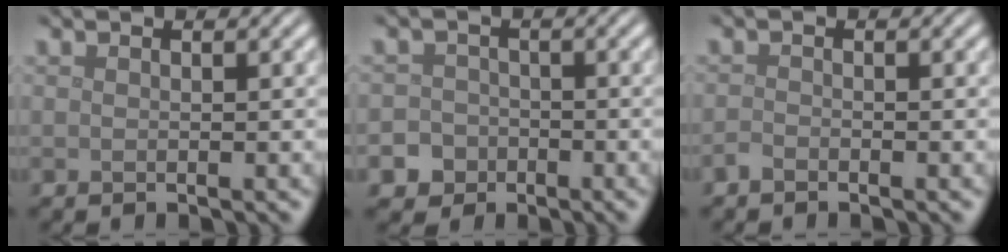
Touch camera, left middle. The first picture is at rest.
{"total": 4.1, "force": [-2.2, 3.4, 0.5], "torque": [0.017, -0.006, -0.048]}
{"total": 0.7, "force": [-0.6, 0.2, 0.3], "torque": [-0.006, -0.001, -0.015]}